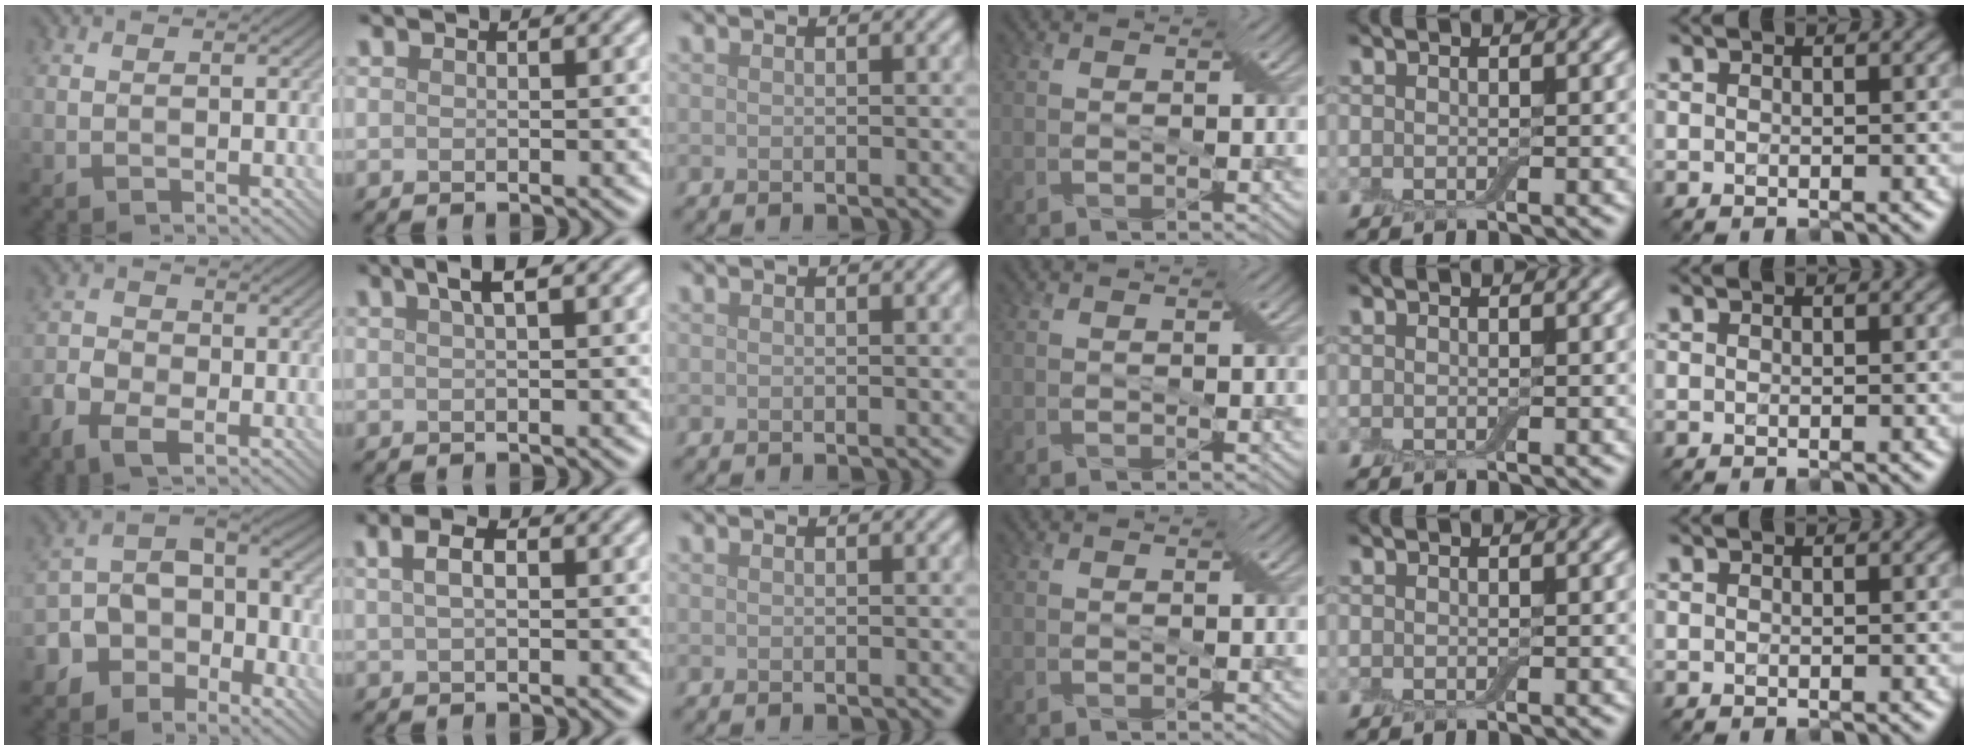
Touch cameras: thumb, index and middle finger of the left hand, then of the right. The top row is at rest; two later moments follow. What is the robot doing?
{"motion": "squeeze", "object": "air blower"}